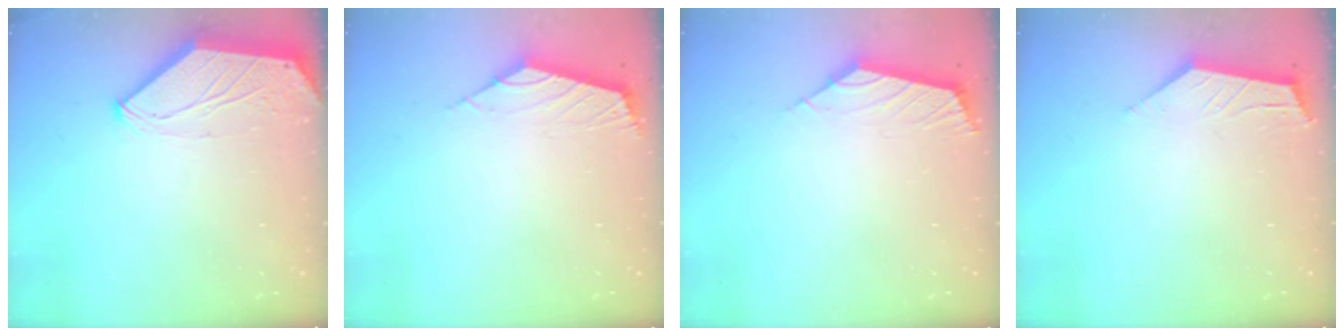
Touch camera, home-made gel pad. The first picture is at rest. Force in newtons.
{"total": 2.5, "press": 2.5, "slide": 0.6}
{"total": 3.0, "press": 2.9, "slide": 0.8}
{"total": 3.7, "press": 3.6, "slide": 0.5}